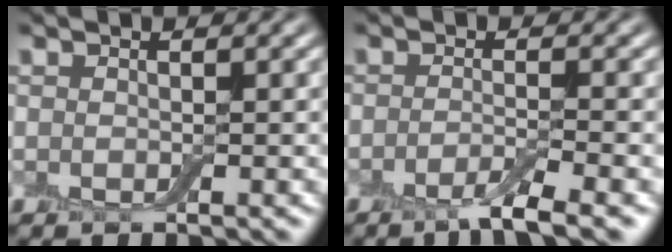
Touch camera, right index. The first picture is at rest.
{"total": 3.3, "force": [-2.0, 0.6, 2.6], "torque": [-0.041, -0.002, -0.045]}